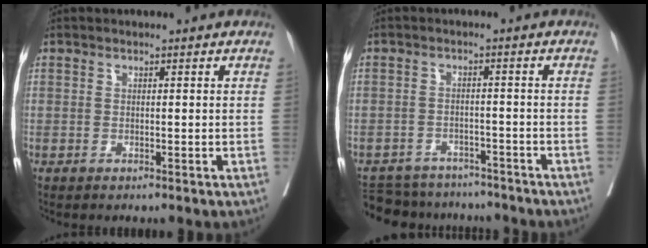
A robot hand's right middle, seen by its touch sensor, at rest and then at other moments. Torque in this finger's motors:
{"motor_torque": [0.25, -0.50, 0.04, 0.01]}